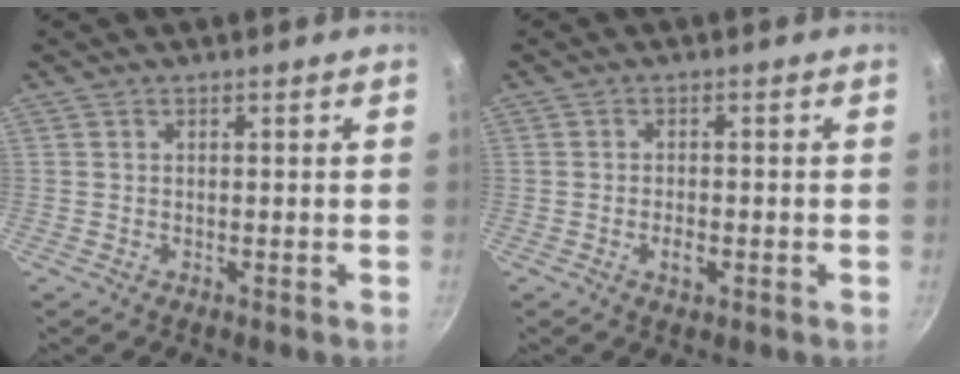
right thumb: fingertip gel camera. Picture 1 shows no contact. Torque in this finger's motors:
{"motor_torque": [-0.52, -0.11, -0.21, -0.10, -0.01]}